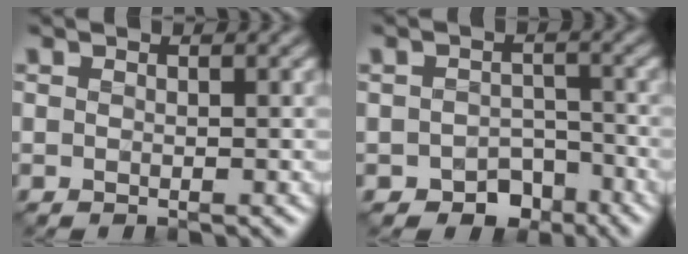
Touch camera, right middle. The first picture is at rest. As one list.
[{"total": 3.2, "force": [-2.1, 2.1, 1.2], "torque": [-0.012, -0.002, -0.032]}]